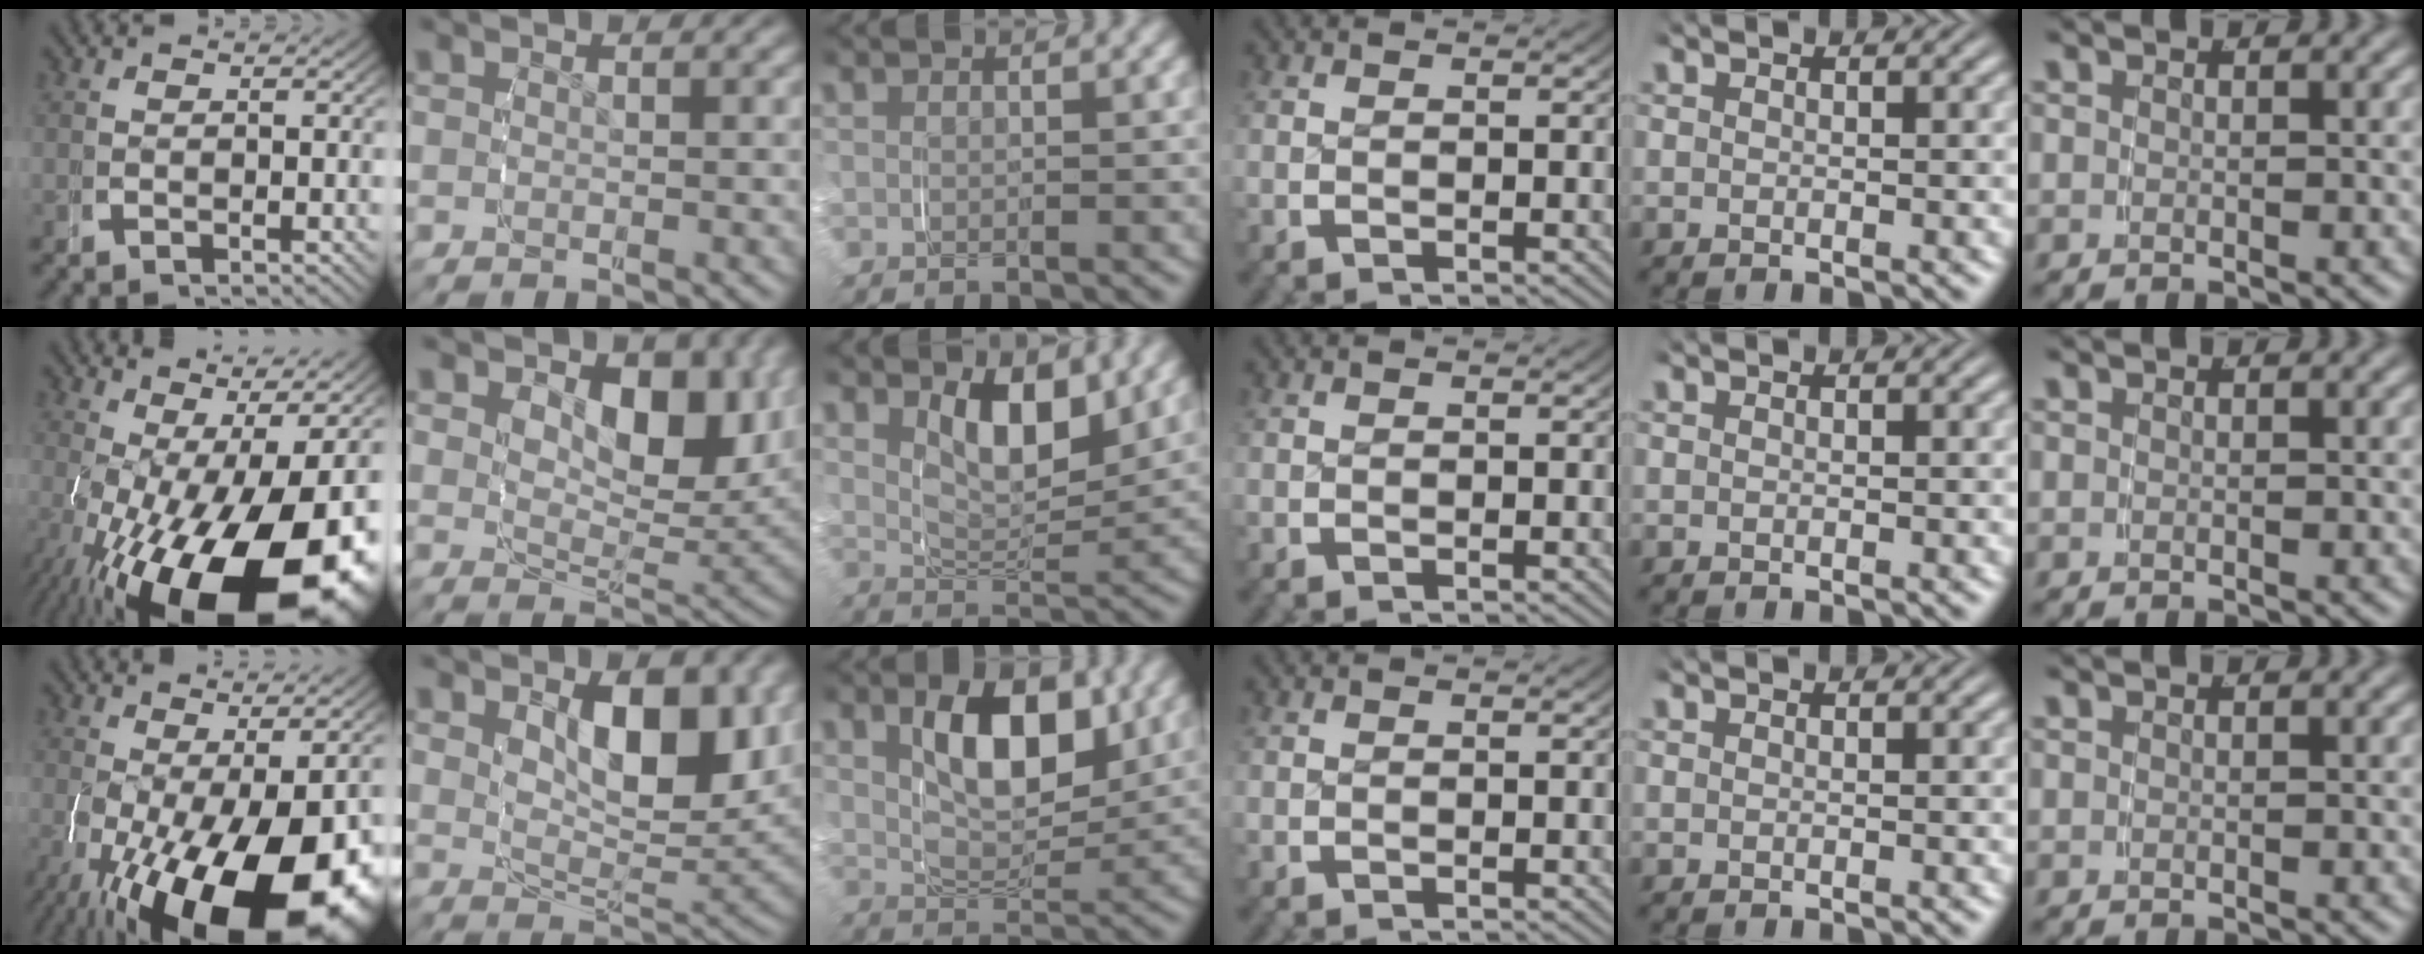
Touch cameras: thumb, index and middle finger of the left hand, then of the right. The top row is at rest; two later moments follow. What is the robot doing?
{"motion": "grasp_and_lifting", "object": "plastic wrap"}